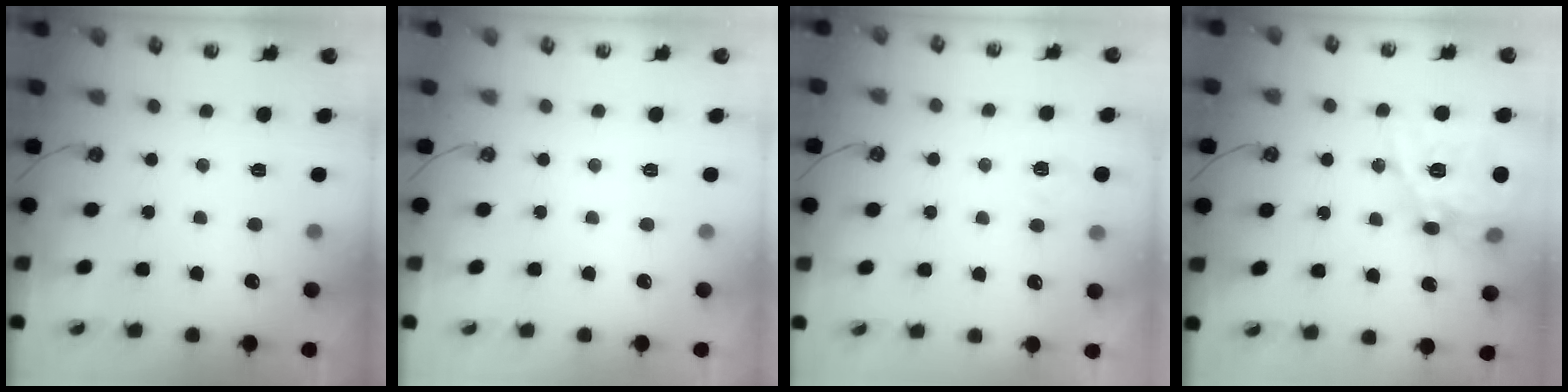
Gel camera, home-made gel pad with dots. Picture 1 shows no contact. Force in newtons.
{"total": 0.0}
{"total": 3.2, "press": 3.2, "slide": 0.4}
{"total": 20.2, "press": 20.0, "slide": 2.8}